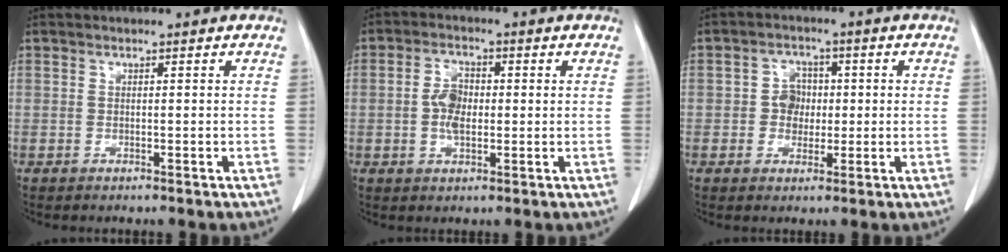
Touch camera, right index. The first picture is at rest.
{"total": 4.9, "force": [-0.1, 2.7, 4.2], "torque": [-0.086, 0.007, -0.003]}
{"total": 4.2, "force": [0.0, 3.8, 1.9], "torque": [-0.026, 0.013, 0.000]}